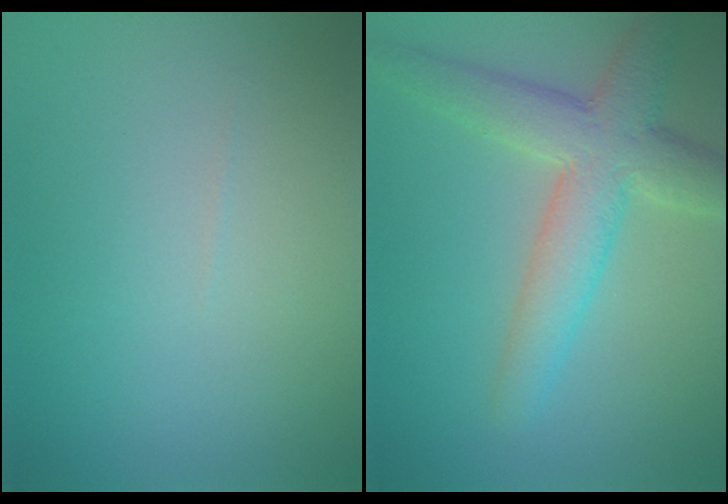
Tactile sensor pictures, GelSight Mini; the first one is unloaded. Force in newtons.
{"total": 5.9, "press": 5.9, "slide": 0.3}